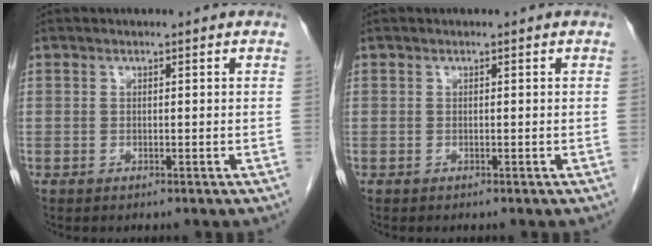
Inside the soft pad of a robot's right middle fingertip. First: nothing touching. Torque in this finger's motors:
{"motor_torque": [-0.35, 0.05, -0.03, -0.01]}